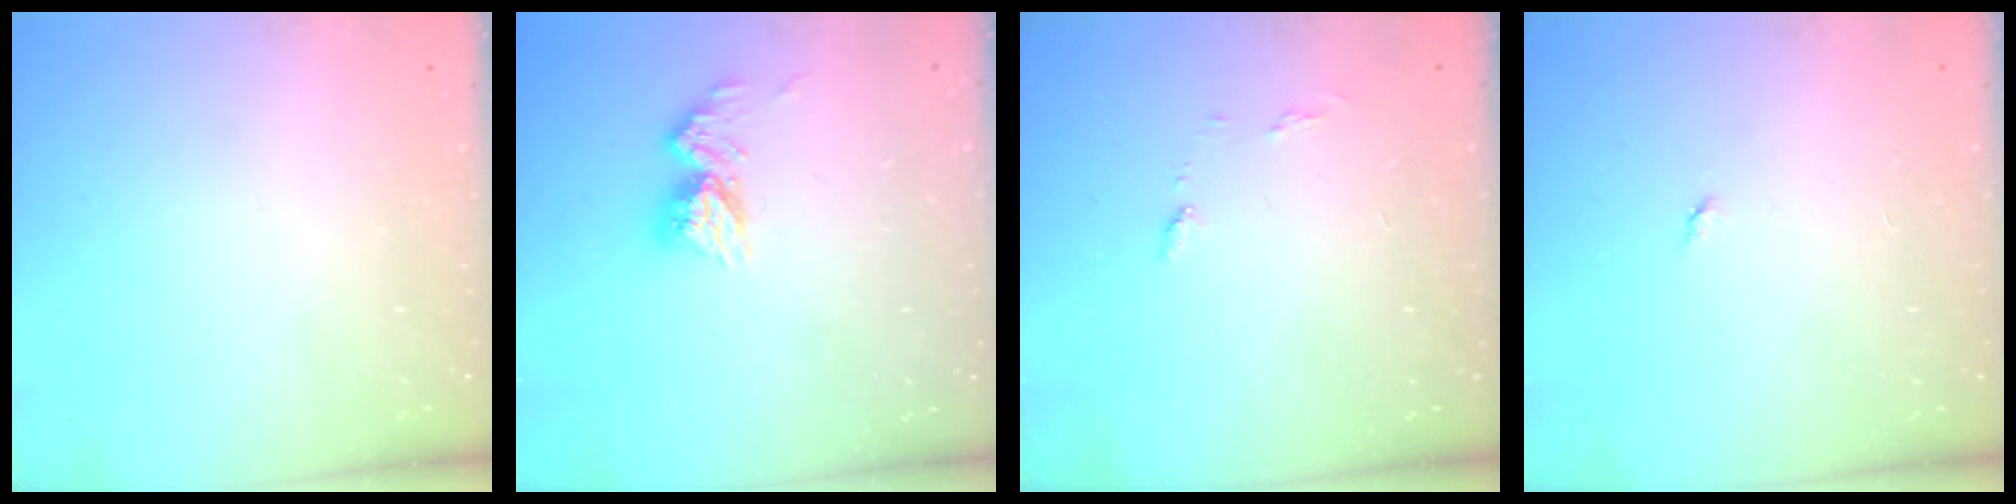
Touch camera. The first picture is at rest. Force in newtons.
{"total": 10.7, "press": 10.7, "slide": 1.0}
{"total": 5.4, "press": 5.4, "slide": 0.6}
{"total": 2.8, "press": 2.8, "slide": 0.4}